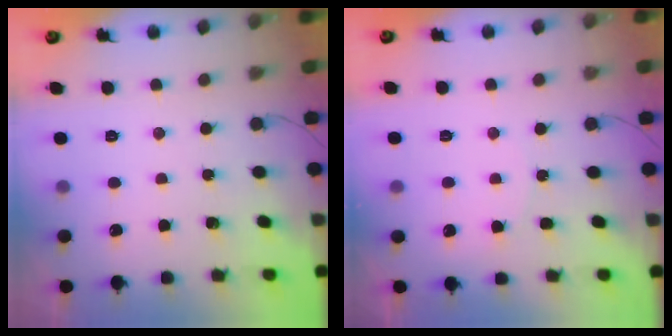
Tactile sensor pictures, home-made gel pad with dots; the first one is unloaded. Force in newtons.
{"total": 4.9, "press": 4.9, "slide": 0.6}